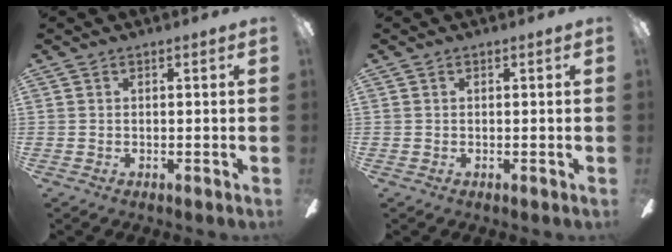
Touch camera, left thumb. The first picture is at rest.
{"total": 0.0}